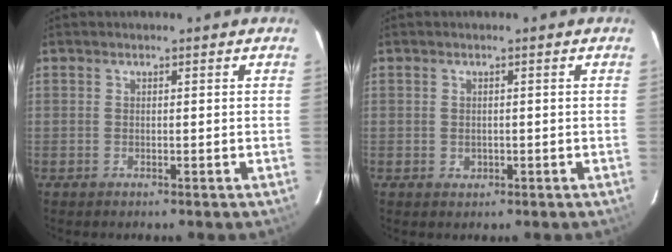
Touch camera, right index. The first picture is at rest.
{"total": 1.2, "force": [-0.2, 1.1, 0.3], "torque": [-0.003, 0.000, 0.001]}